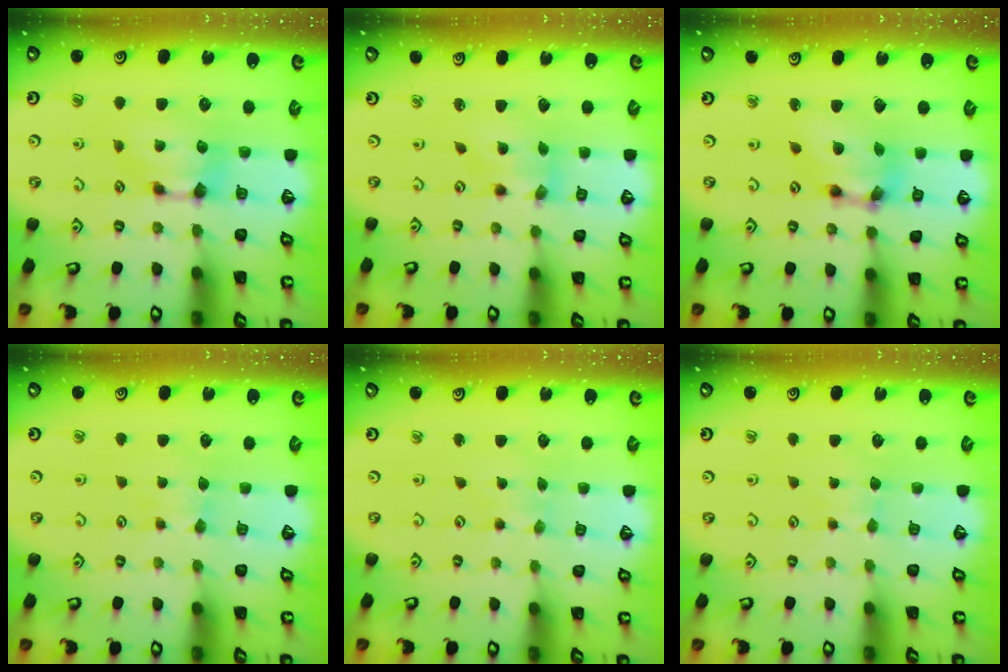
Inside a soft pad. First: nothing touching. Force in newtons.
{"total": 1.8, "press": 1.3, "slide": 1.3}
{"total": 6.3, "press": 5.9, "slide": 2.2}
{"total": 1.6, "press": 1.5, "slide": 0.5}
{"total": 3.4, "press": 3.4, "slide": 0.1}
{"total": 2.1, "press": 2.1, "slide": 0.4}